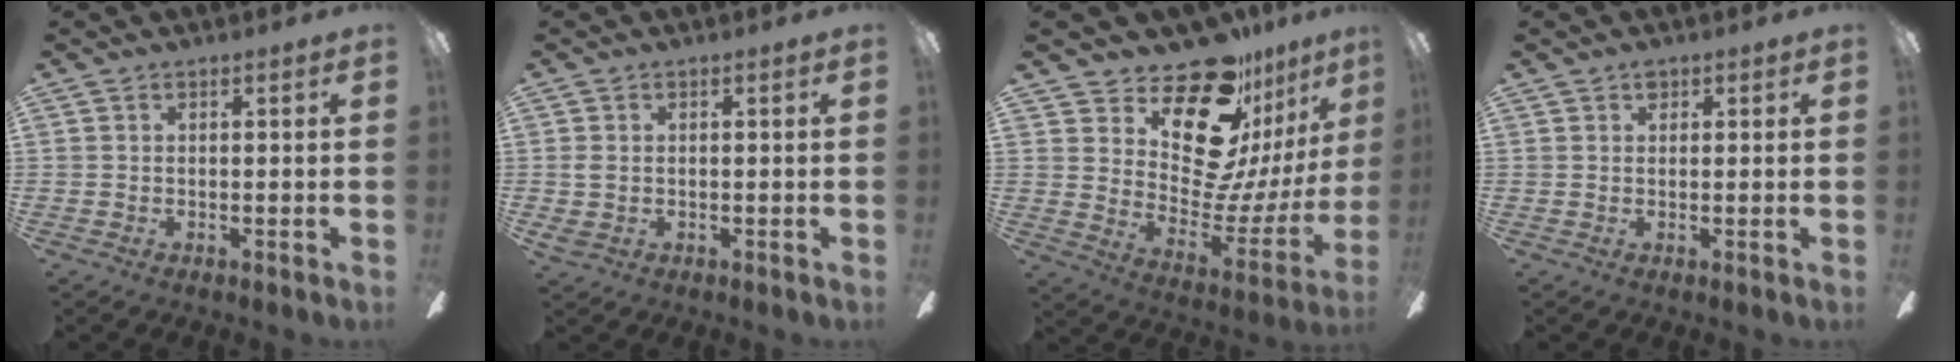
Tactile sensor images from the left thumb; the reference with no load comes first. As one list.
[{"total": 2.2, "force": [-0.3, 1.5, 1.5], "torque": [-0.029, 0.007, -0.006]}, {"total": 22.7, "force": [16.3, 10.0, 12.2], "torque": [-0.188, -0.129, 0.288]}, {"total": 1.6, "force": [0.8, 1.1, 0.7], "torque": [0.000, -0.003, 0.011]}]